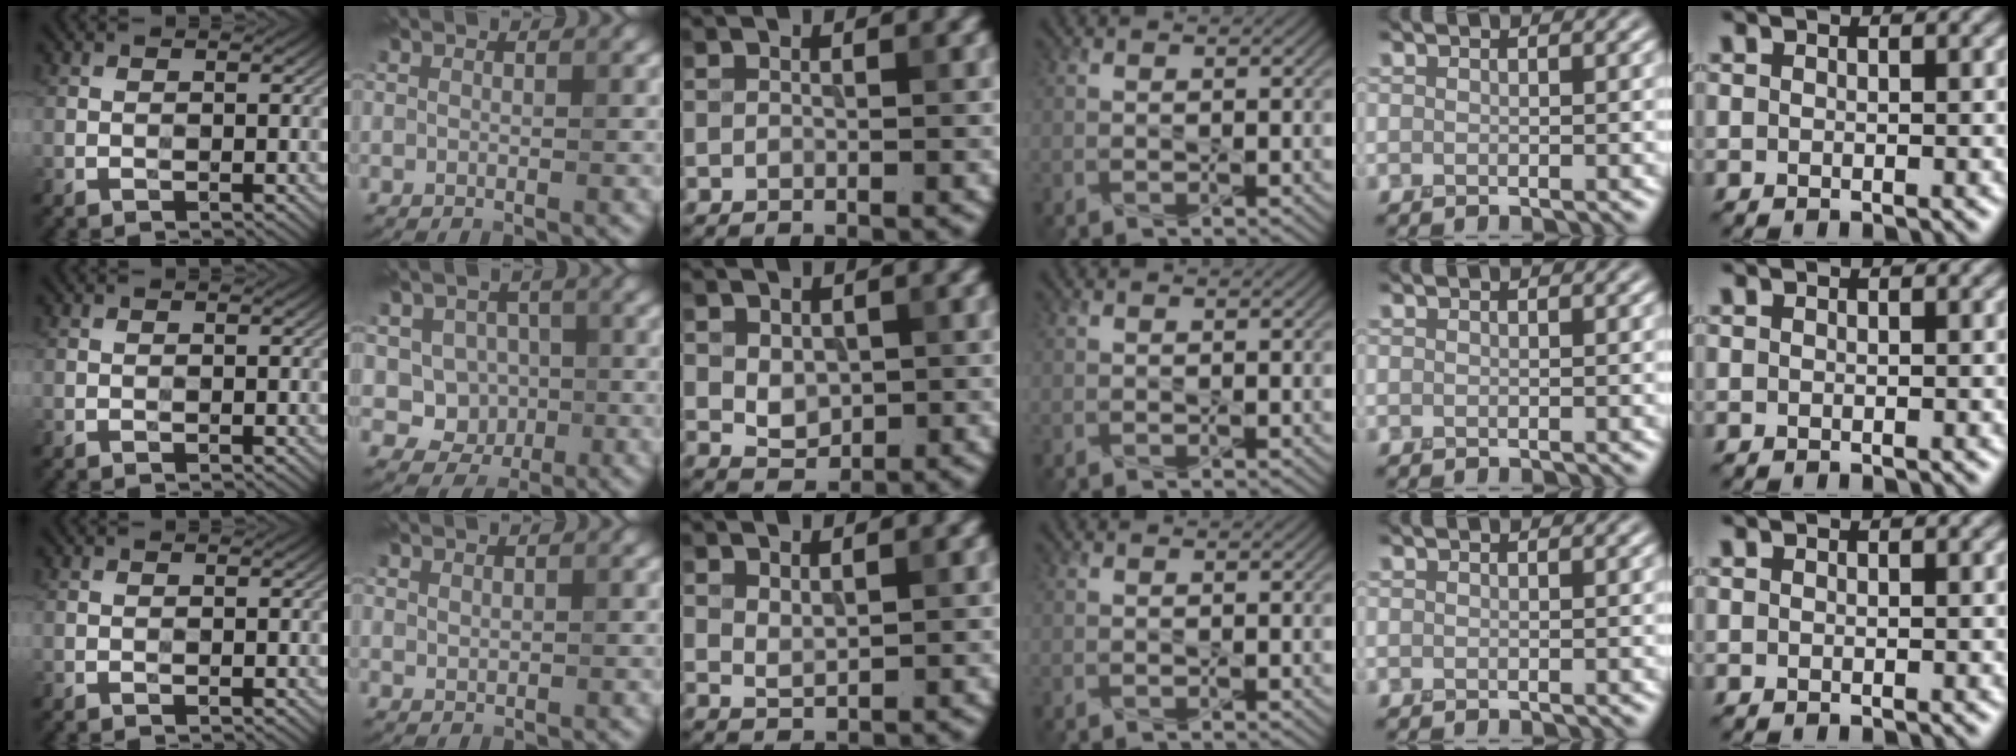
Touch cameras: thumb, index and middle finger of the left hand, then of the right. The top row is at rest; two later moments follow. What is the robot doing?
{"motion": "press", "object": "stapler"}